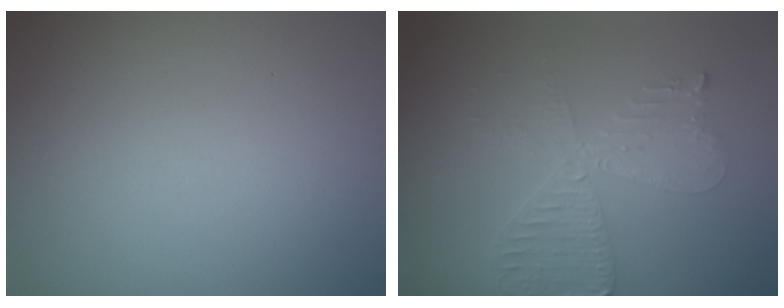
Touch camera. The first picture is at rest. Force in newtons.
{"total": 4.0, "press": 3.6, "slide": 1.8}